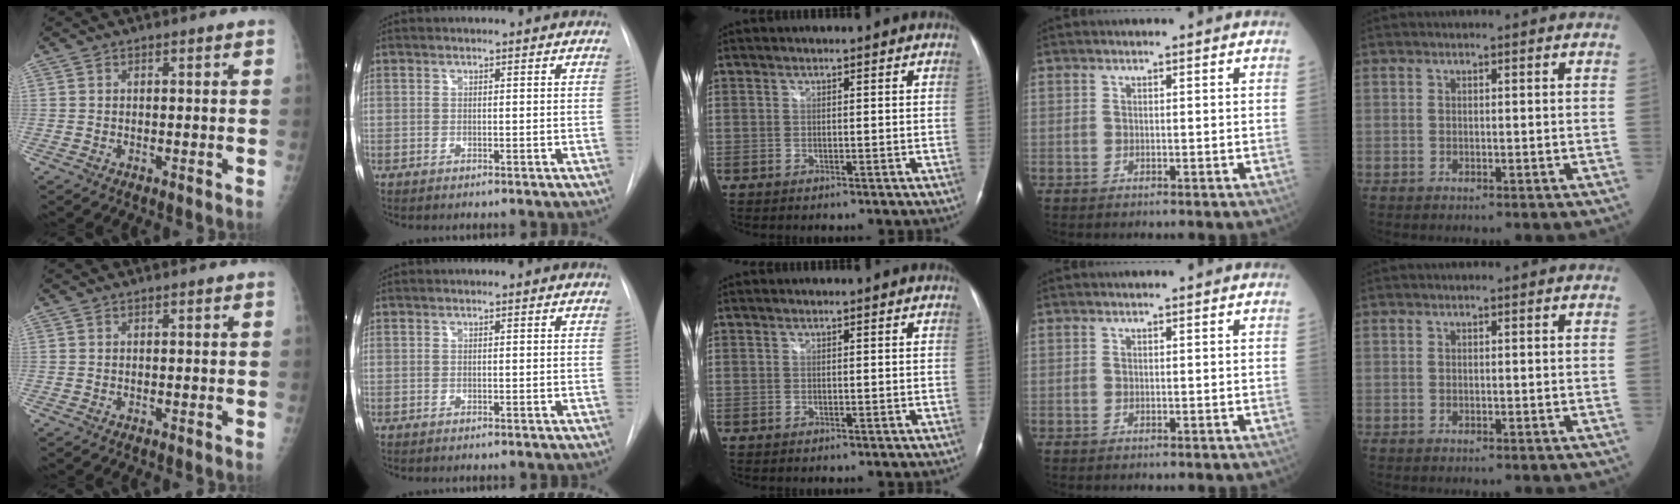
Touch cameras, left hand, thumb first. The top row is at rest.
{}